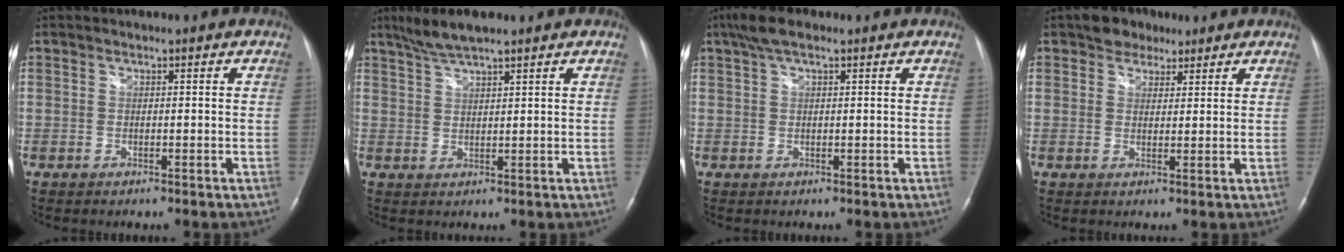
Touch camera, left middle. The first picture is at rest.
{"total": 5.3, "force": [4.3, 0.6, 3.1], "torque": [-0.069, 0.012, 0.083]}
{"total": 4.2, "force": [2.7, 1.2, 2.9], "torque": [-0.065, 0.024, 0.051]}
{"total": 4.1, "force": [2.9, 2.8, 1.0], "torque": [-0.020, 0.009, 0.047]}